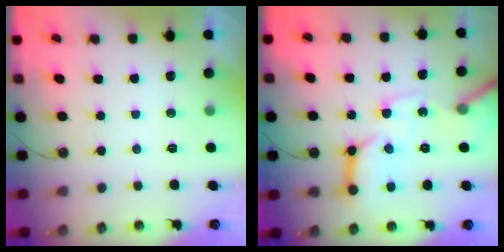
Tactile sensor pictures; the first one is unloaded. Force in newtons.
{"total": 16.7, "press": 16.5, "slide": 2.1}